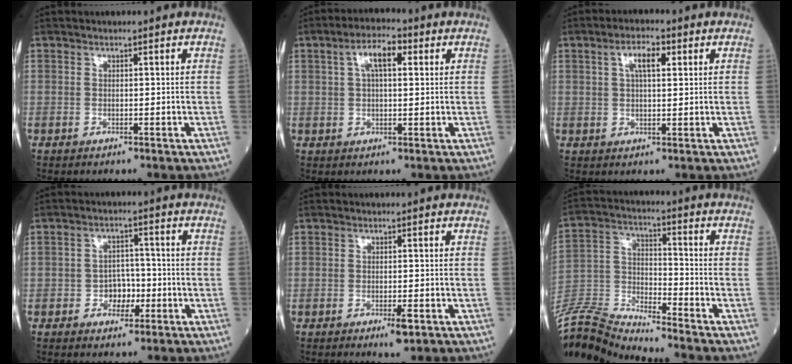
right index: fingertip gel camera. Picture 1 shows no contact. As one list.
[{"total": 5.7, "force": [2.0, 2.0, 5.0], "torque": [-0.093, 0.018, 0.034]}, {"total": 4.5, "force": [1.7, 1.4, 4.0], "torque": [-0.075, 0.010, 0.030]}, {"total": 4.1, "force": [-1.4, 2.8, 2.6], "torque": [-0.033, 0.007, -0.023]}, {"total": 2.2, "force": [-1.0, 0.4, 1.9], "torque": [-0.029, -0.004, -0.013]}, {"total": 11.8, "force": [-11.7, -1.3, 0.8], "torque": [-0.027, 0.032, -0.228]}]